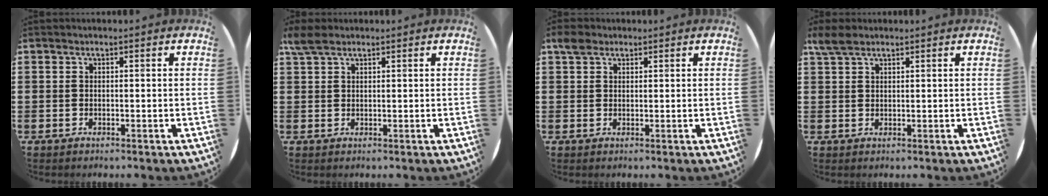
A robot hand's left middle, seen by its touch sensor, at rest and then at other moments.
{"total": 2.6, "force": [2.0, 1.0, 1.3], "torque": [-0.031, 0.005, 0.038]}
{"total": 2.0, "force": [1.6, 1.2, 0.5], "torque": [-0.005, 0.002, 0.028]}
{"total": 2.9, "force": [2.3, 1.1, 1.4], "torque": [-0.025, 0.003, 0.042]}